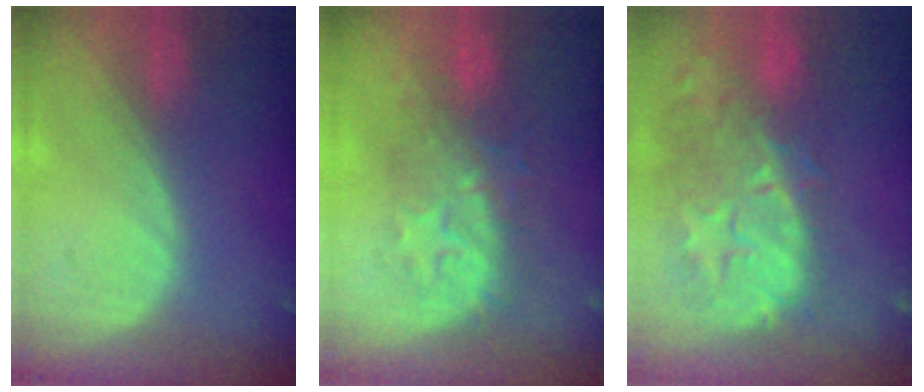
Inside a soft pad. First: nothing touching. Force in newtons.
{"total": 7.9, "press": 7.7, "slide": 1.7}
{"total": 14.6, "press": 11.7, "slide": 8.7}